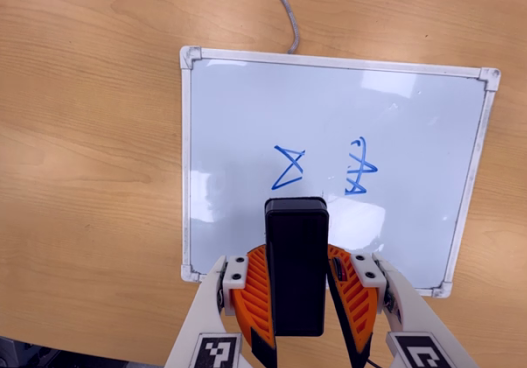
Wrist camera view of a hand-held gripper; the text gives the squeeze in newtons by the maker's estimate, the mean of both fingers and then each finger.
{"total": 8.2, "left": 7.6, "right": 8.8}